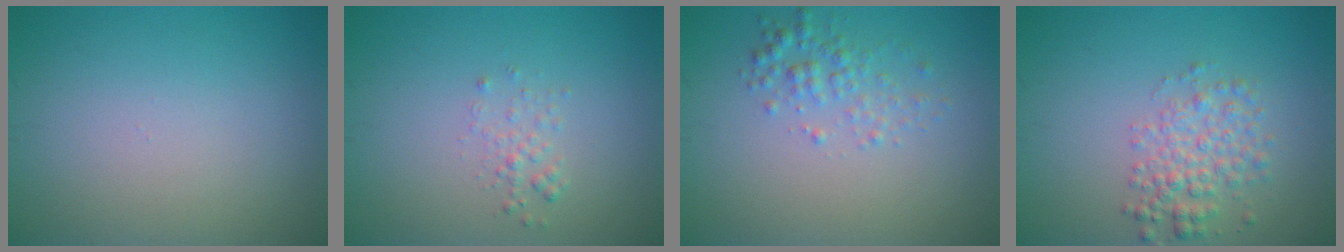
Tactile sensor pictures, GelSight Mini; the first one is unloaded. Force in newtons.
{"total": 1.1, "press": 1.1, "slide": 0.1}
{"total": 2.0, "press": 2.0, "slide": 0.1}
{"total": 3.2, "press": 3.2, "slide": 0.1}